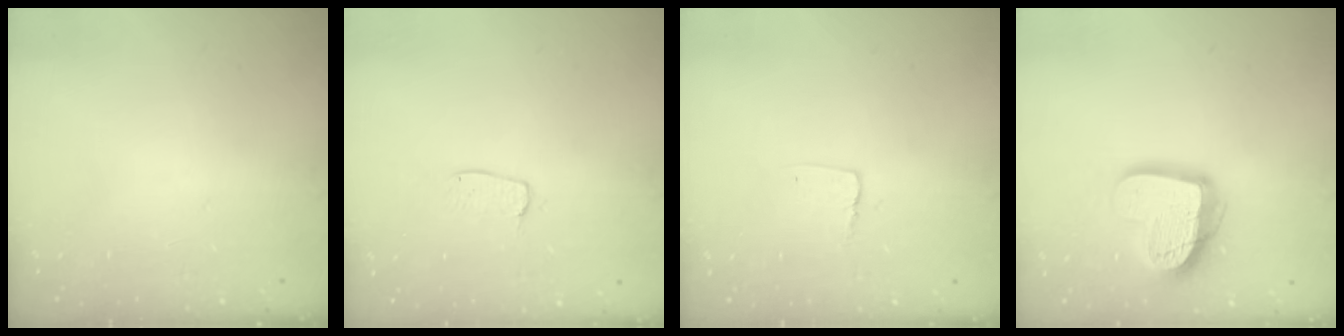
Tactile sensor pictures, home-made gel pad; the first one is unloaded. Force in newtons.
{"total": 4.5, "press": 4.5, "slide": 0.3}
{"total": 3.6, "press": 3.6, "slide": 0.3}
{"total": 15.9, "press": 15.8, "slide": 1.4}